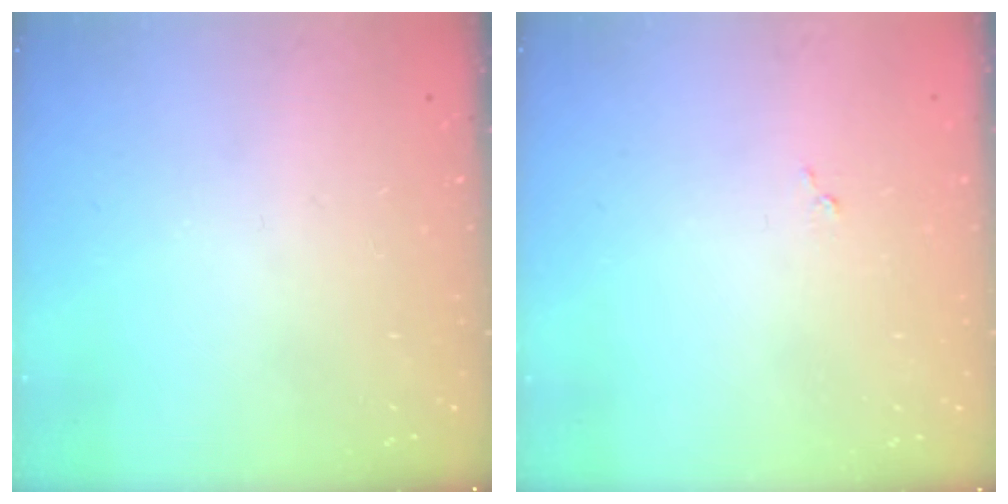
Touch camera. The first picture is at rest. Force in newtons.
{"total": 3.5, "press": 3.5, "slide": 0.1}